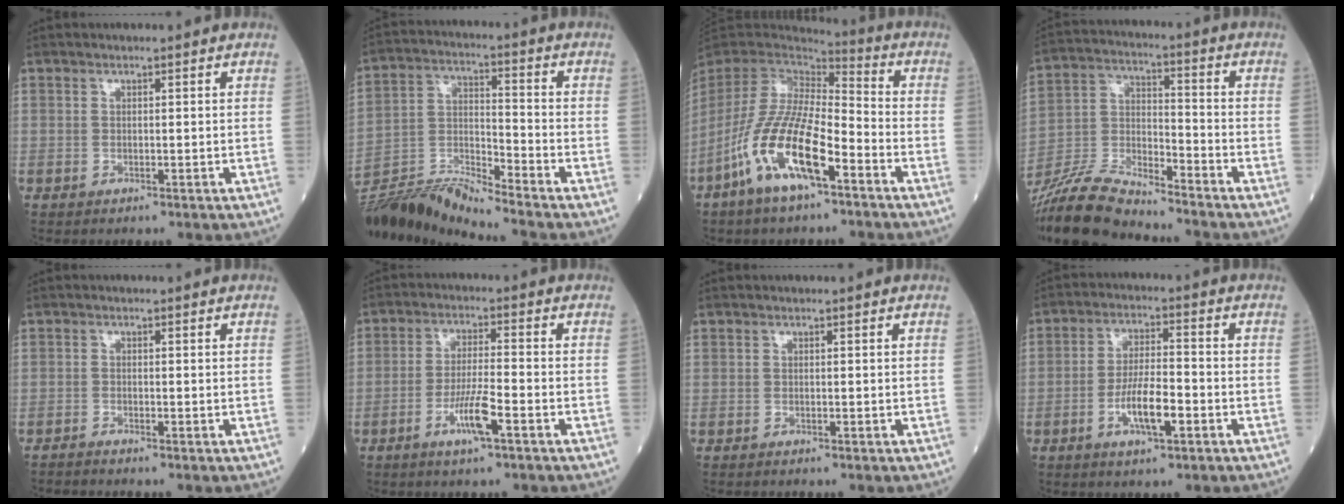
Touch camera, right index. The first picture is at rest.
{"total": 12.5, "force": [-12.0, -2.2, 2.9], "torque": [-0.056, 0.015, -0.228]}
{"total": 15.2, "force": [-7.2, 3.9, 12.8], "torque": [-0.270, -0.012, -0.133]}
{"total": 11.9, "force": [-11.3, 1.3, 3.6], "torque": [-0.072, 0.006, -0.215]}
{"total": 1.0, "force": [-1.0, -0.3, 0.2], "torque": [-0.004, 0.000, -0.022]}
{"total": 6.0, "force": [-2.9, 0.2, 5.3], "torque": [-0.107, -0.005, -0.053]}
{"total": 1.7, "force": [-1.4, -0.1, 1.0], "torque": [-0.006, 0.004, -0.007]}
{"total": 7.0, "force": [-2.7, 1.6, 6.2], "torque": [-0.123, 0.002, -0.046]}